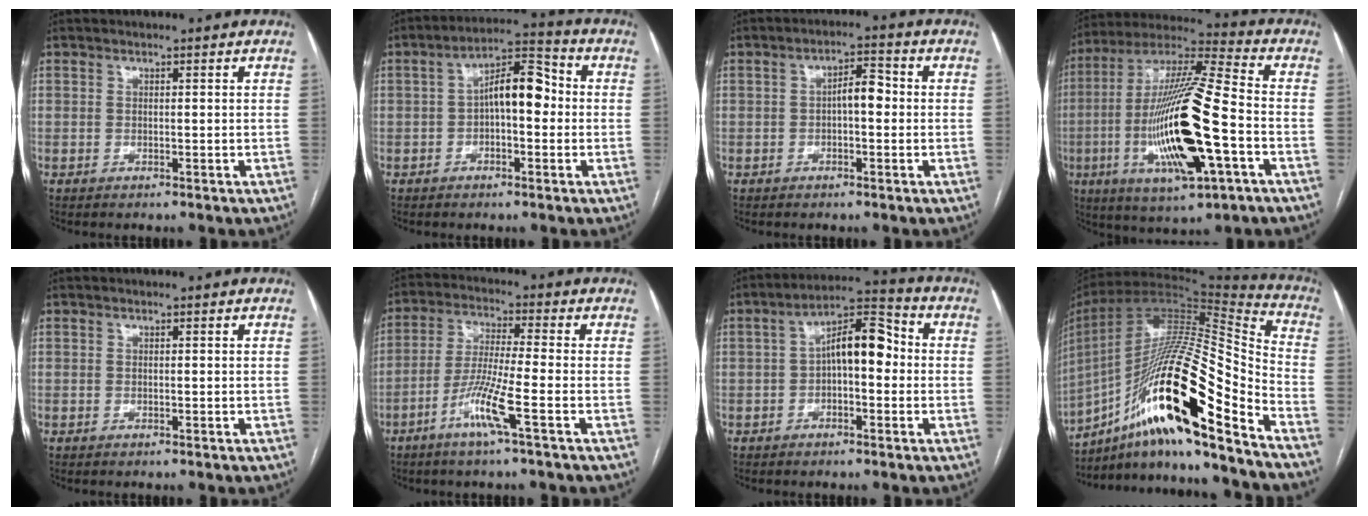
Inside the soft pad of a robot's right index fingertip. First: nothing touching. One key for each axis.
{"total": 8.6, "fx": -0.1, "fy": 3.3, "fz": 7.9, "tx": -0.135, "ty": 0.038, "tz": -0.005}
{"total": 4.1, "fx": -0.2, "fy": 1.5, "fz": 3.8, "tx": -0.058, "ty": 0.018, "tz": -0.005}
{"total": 21.9, "fx": -5.2, "fy": 3.0, "fz": 21.1, "tx": -0.436, "ty": -0.019, "tz": -0.091}
{"total": 0.0}
{"total": 8.5, "fx": -4.0, "fy": -0.6, "fz": 7.5, "tx": -0.152, "ty": -0.009, "tz": -0.083}
{"total": 9.2, "fx": 0.0, "fy": 3.5, "fz": 8.5, "tx": -0.143, "ty": 0.041, "tz": -0.004}
{"total": 27.1, "fx": -14.9, "fy": 3.2, "fz": 22.5, "tx": -0.406, "ty": -0.008, "tz": -0.261}